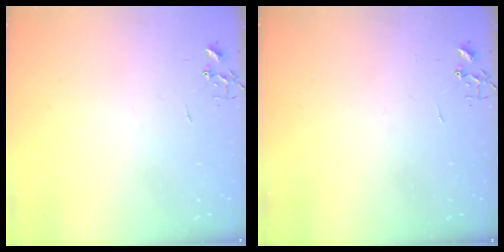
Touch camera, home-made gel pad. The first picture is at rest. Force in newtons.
{"total": 0.0}